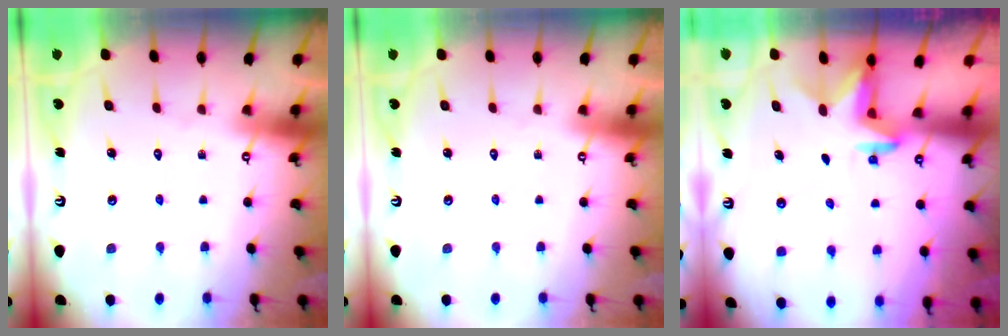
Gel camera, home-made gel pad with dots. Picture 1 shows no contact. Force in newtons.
{"total": 0.0}
{"total": 2.8, "press": 2.8, "slide": 0.2}